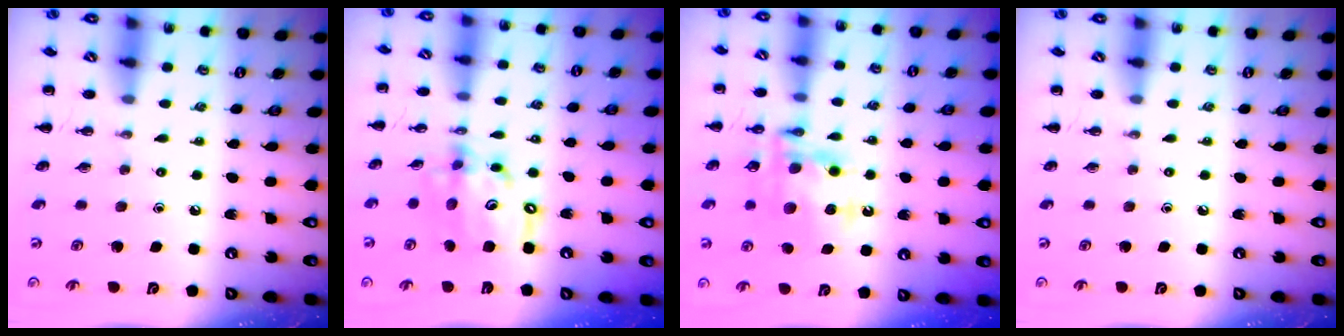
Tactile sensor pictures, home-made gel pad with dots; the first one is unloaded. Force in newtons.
{"total": 13.4, "press": 13.0, "slide": 3.4}
{"total": 14.2, "press": 13.8, "slide": 3.4}
{"total": 0.0}